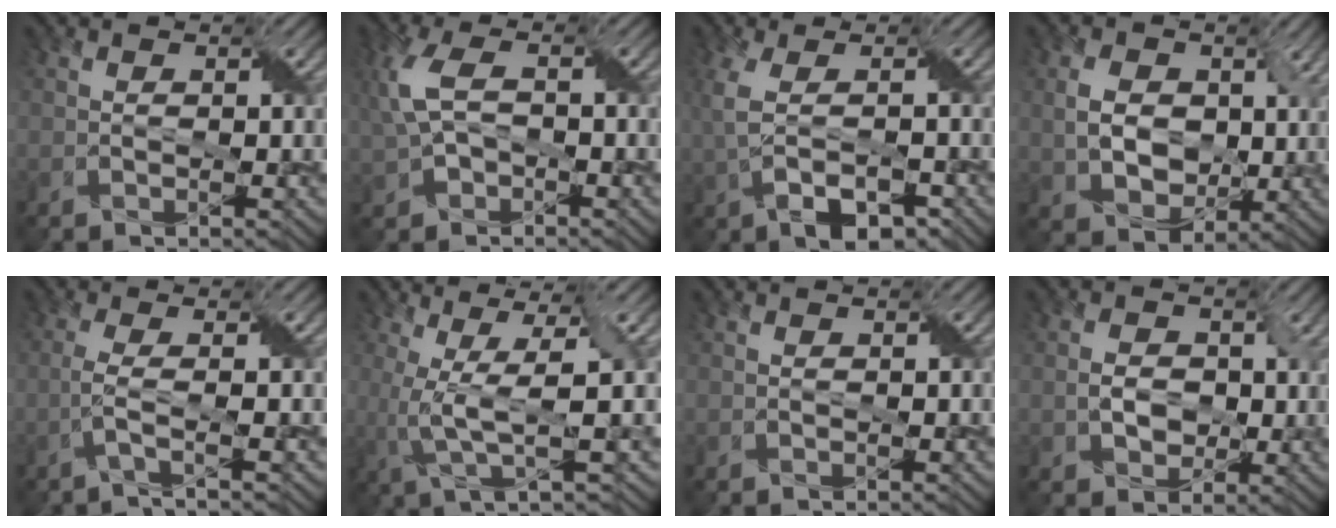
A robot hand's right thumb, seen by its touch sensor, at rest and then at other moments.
{"total": 6.0, "force": [0.1, 3.6, 4.7], "torque": [-0.133, 0.009, -0.003]}
{"total": 6.9, "force": [-1.0, 3.3, 6.0], "torque": [-0.140, -0.011, -0.016]}
{"total": 8.3, "force": [1.3, 6.2, 5.3], "torque": [-0.115, -0.008, 0.024]}
{"total": 2.6, "force": [-1.0, 0.3, 2.4], "torque": [-0.046, 0.004, -0.039]}
{"total": 6.3, "force": [0.3, 1.1, 6.2], "torque": [-0.129, 0.007, 0.005]}
{"total": 0.0}
{"total": 4.5, "force": [0.0, 3.6, 2.8], "torque": [-0.052, -0.004, -0.001]}